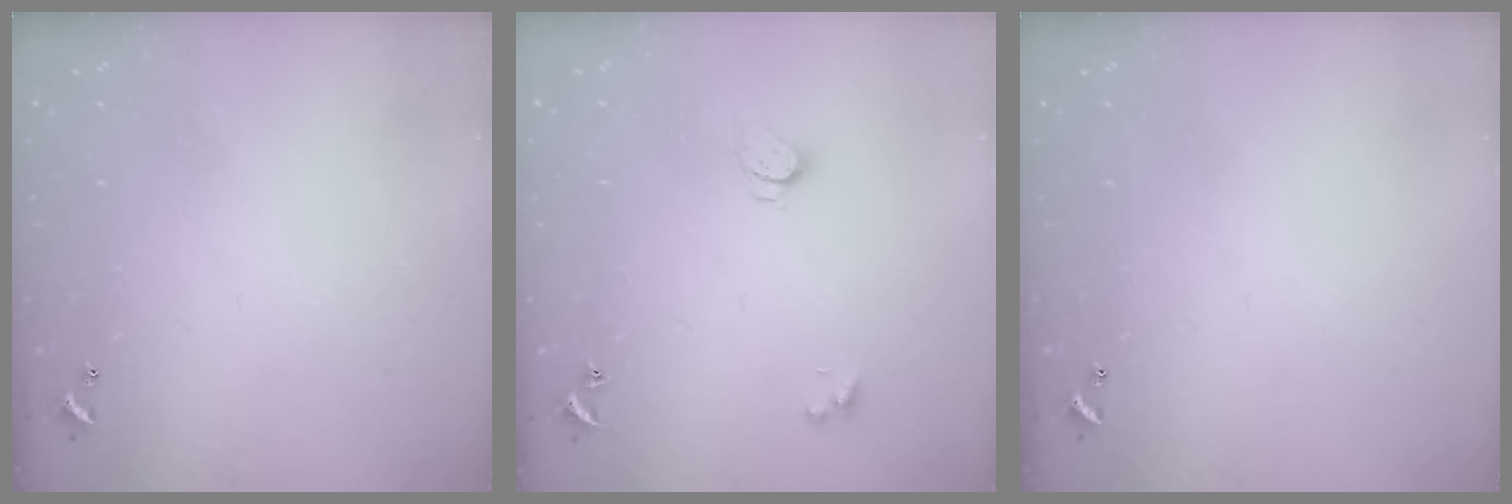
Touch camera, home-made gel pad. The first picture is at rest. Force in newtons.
{"total": 2.9, "press": 2.9, "slide": 0.5}
{"total": 0.0}